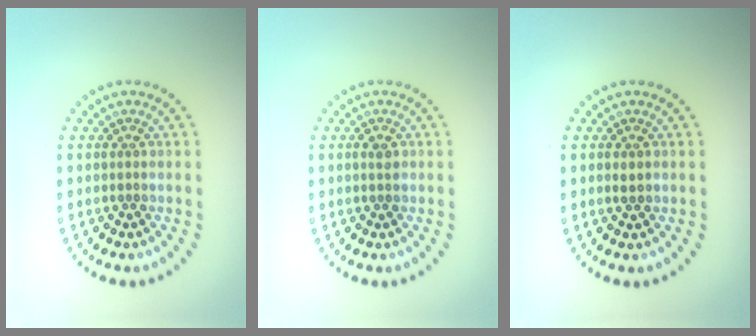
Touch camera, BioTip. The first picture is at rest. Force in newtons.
{"total": 0.9, "press": 0.9, "slide": 0.1}
{"total": 0.8, "press": 0.8, "slide": 0.1}